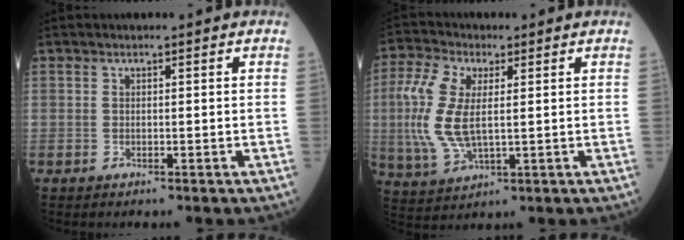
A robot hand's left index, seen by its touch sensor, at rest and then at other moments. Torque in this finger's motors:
{"motor_torque": [1.68, -0.45, 0.64, 0.21]}